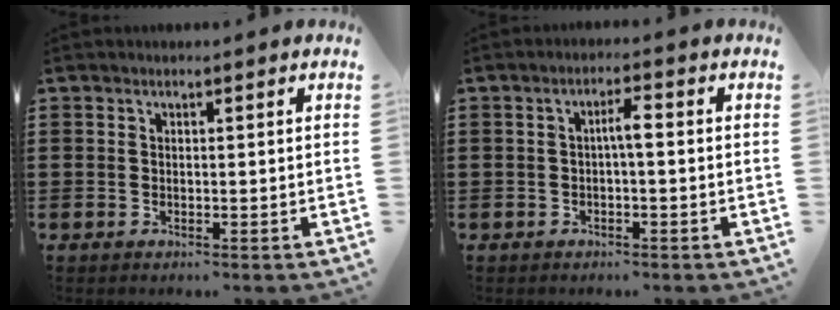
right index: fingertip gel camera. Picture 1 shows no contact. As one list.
[{"total": 2.6, "force": [-0.3, 0.4, 2.5], "torque": [-0.048, 0.005, -0.009]}]